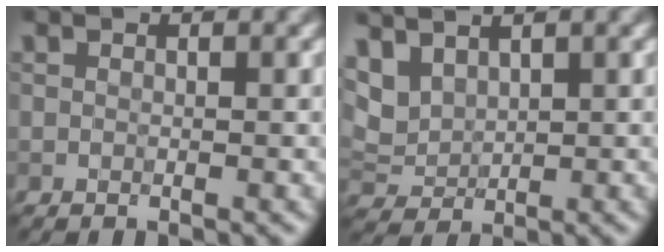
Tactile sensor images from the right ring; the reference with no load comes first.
{"total": 3.3, "force": [2.4, 1.7, 1.5], "torque": [-0.039, 0.004, 0.050]}